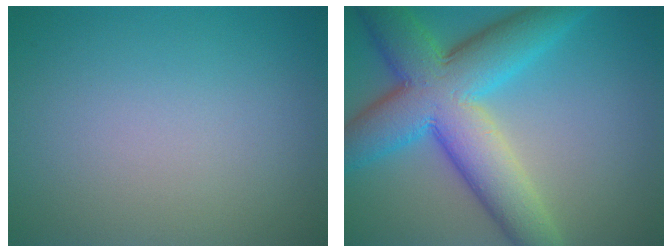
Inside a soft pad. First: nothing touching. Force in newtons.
{"total": 11.1, "press": 11.1, "slide": 0.3}